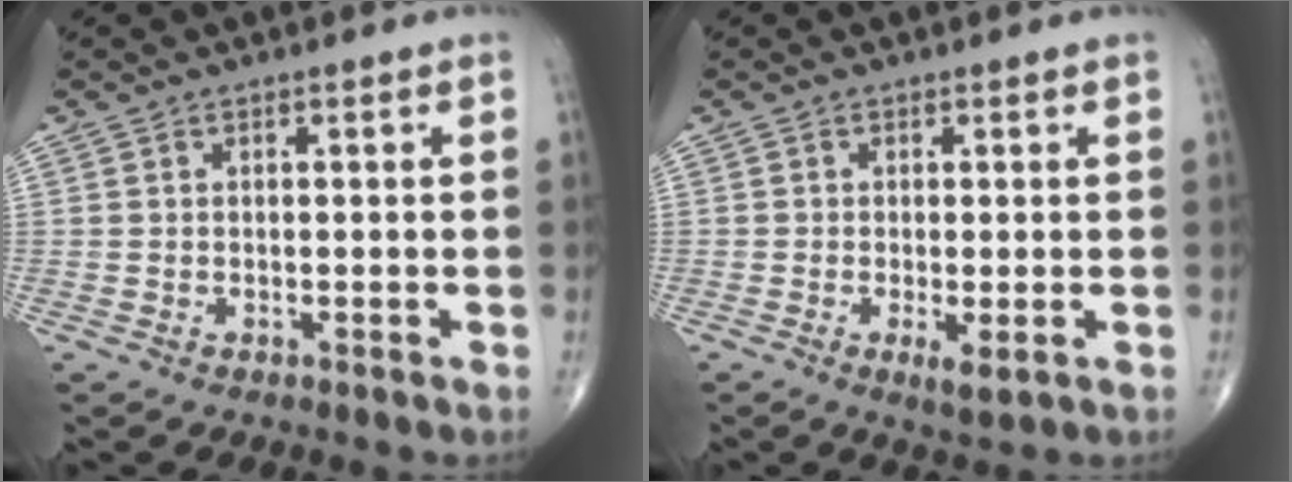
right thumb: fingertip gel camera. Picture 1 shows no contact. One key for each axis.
{"total": 2.8, "fx": -0.8, "fy": 0.6, "fz": 2.6, "tx": -0.048, "ty": -0.010, "tz": -0.015}